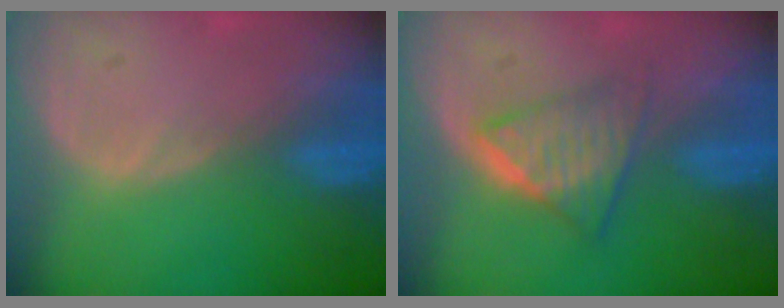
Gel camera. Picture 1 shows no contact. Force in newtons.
{"total": 6.2, "press": 5.3, "slide": 3.3}